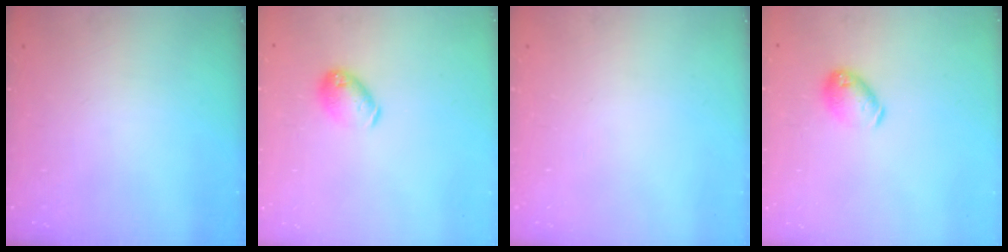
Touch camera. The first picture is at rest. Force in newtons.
{"total": 8.0, "press": 7.9, "slide": 0.8}
{"total": 0.0}
{"total": 8.0, "press": 7.9, "slide": 0.8}